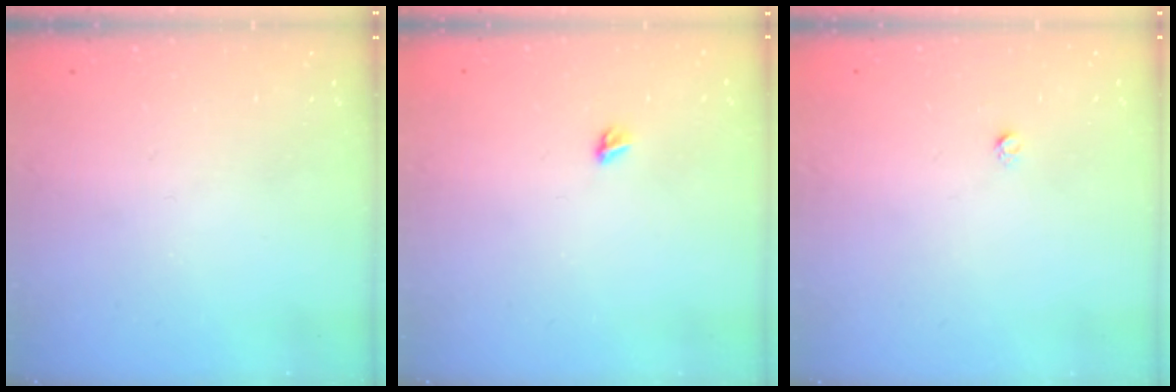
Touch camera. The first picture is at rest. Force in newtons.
{"total": 4.2, "press": 4.2, "slide": 0.5}
{"total": 1.6, "press": 1.5, "slide": 0.1}